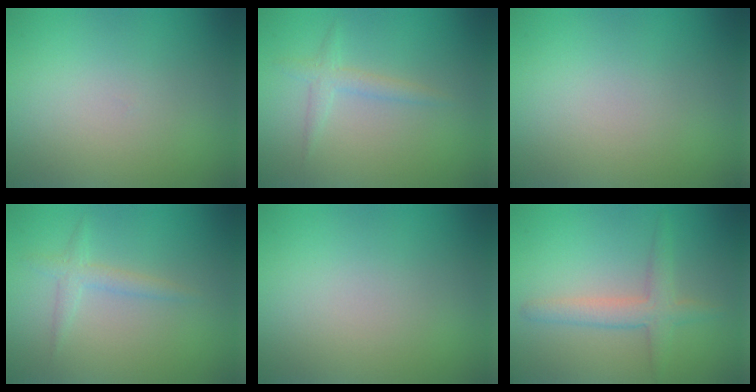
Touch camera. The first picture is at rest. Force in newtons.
{"total": 1.5, "press": 1.5, "slide": 0.1}
{"total": 0.0}
{"total": 1.5, "press": 1.5, "slide": 0.1}
{"total": 0.0}
{"total": 2.9, "press": 2.9, "slide": 0.2}